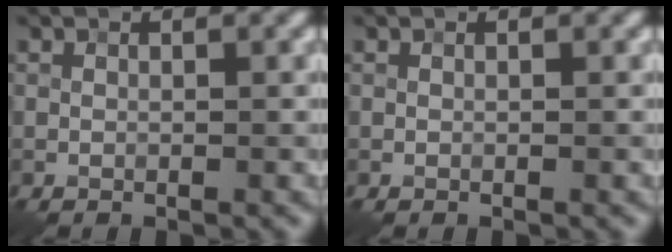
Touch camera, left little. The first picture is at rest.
{"total": 0.0}